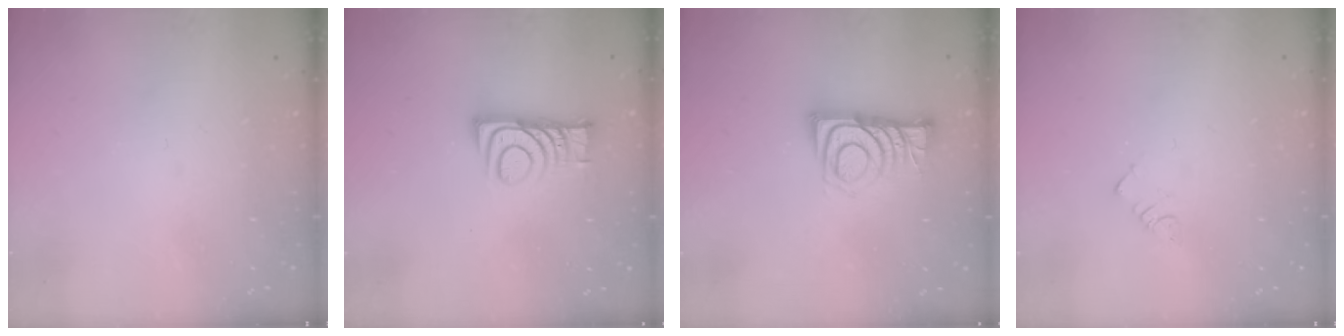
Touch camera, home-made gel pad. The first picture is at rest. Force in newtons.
{"total": 8.8, "press": 8.8, "slide": 0.1}
{"total": 8.2, "press": 8.2, "slide": 0.9}
{"total": 2.3, "press": 2.3, "slide": 0.4}